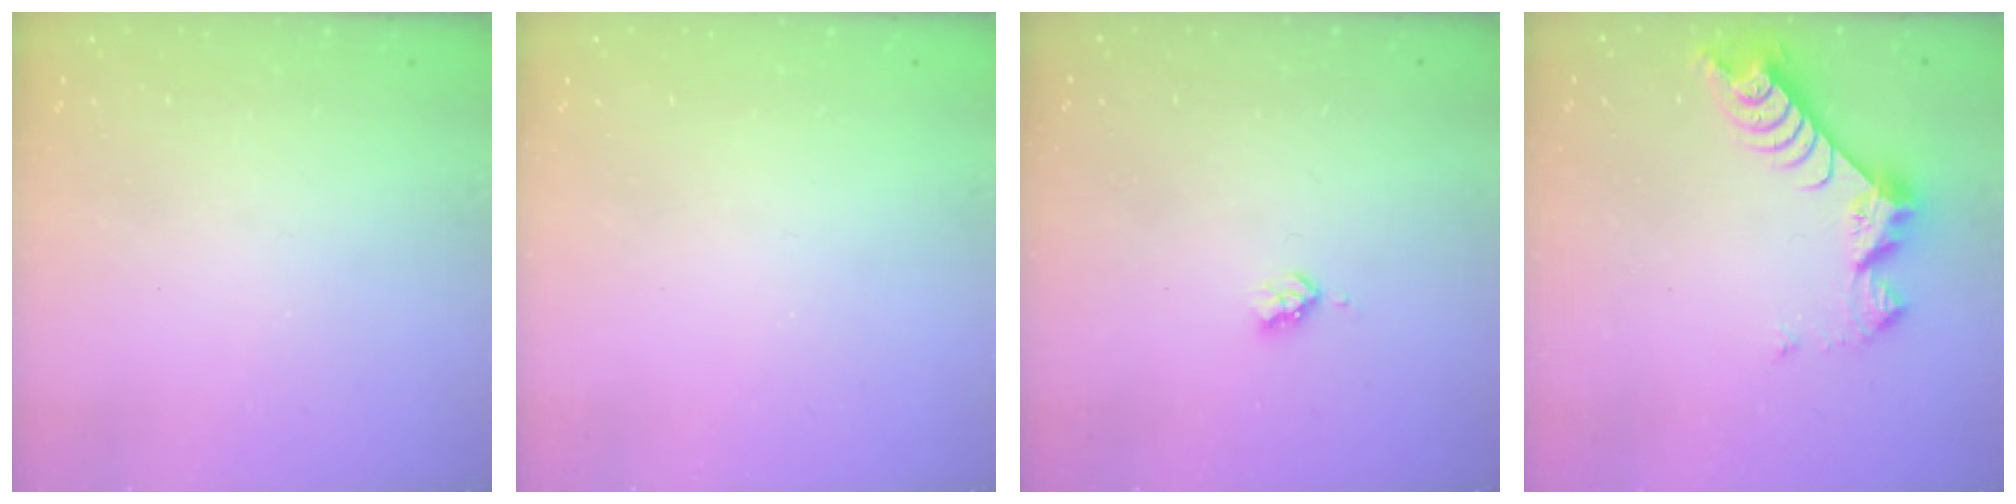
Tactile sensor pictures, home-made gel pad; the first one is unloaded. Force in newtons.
{"total": 0.0}
{"total": 2.9, "press": 2.9, "slide": 0.5}
{"total": 8.2, "press": 8.2, "slide": 0.5}